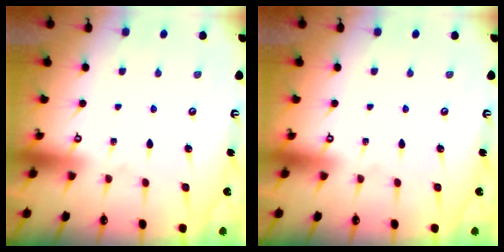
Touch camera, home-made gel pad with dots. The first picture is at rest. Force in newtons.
{"total": 0.0}